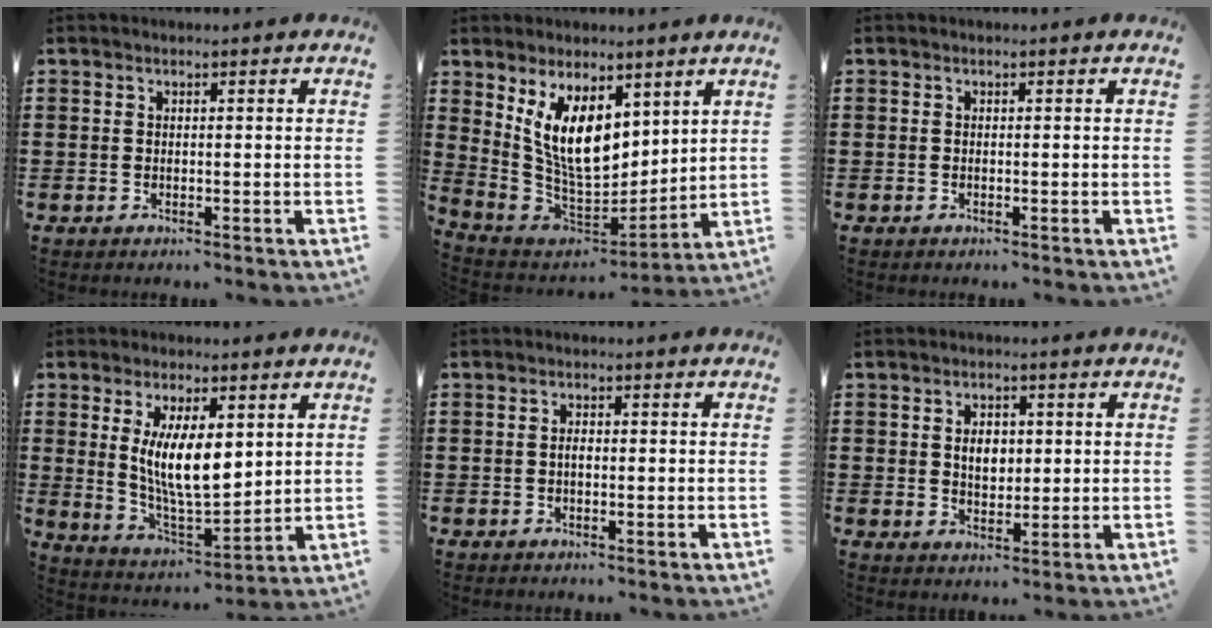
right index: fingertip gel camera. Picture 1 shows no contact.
{"total": 10.8, "force": [4.5, 5.7, 8.0], "torque": [-0.174, -0.016, 0.082]}
{"total": 0.0}
{"total": 9.3, "force": [2.1, 3.6, 8.4], "torque": [-0.161, 0.000, 0.034]}
{"total": 1.2, "force": [-0.2, 0.5, 1.1], "torque": [-0.022, 0.000, -0.004]}
{"total": 3.5, "force": [0.4, 2.5, 2.5], "torque": [-0.040, 0.004, 0.001]}